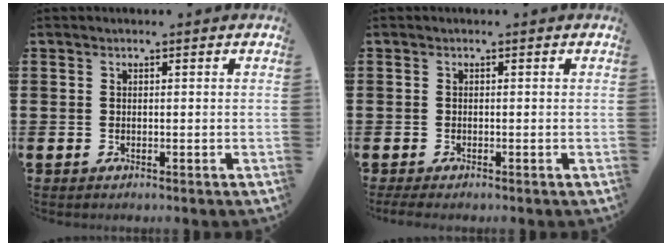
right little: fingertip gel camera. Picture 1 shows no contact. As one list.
[{"total": 0.8, "force": [-0.5, 0.1, 0.5], "torque": [-0.010, -0.002, -0.011]}]